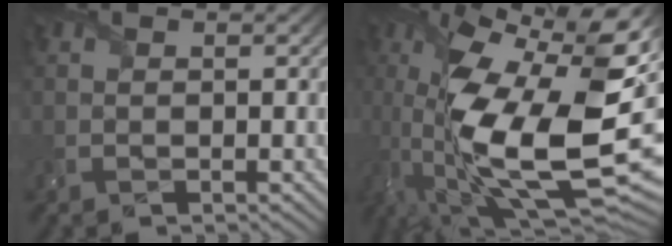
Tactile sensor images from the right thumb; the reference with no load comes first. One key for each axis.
{"total": 18.8, "fx": -0.8, "fy": 7.3, "fz": 17.3, "tx": -0.325, "ty": -0.015, "tz": -0.017}